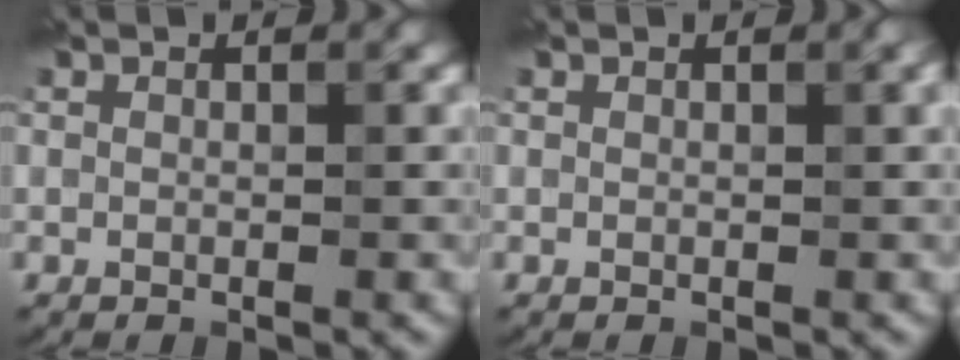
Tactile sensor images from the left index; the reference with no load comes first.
{"total": 0.9, "force": [0.4, 0.2, 0.8], "torque": [-0.006, 0.008, 0.004]}